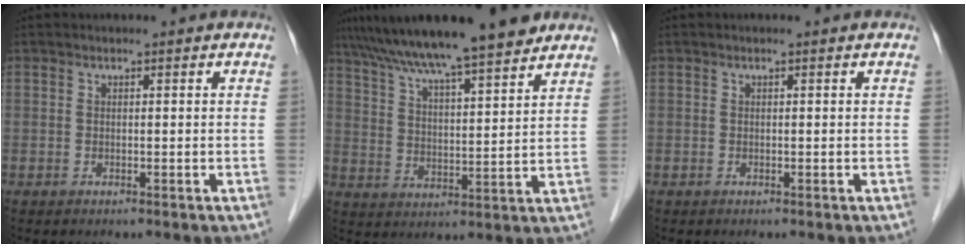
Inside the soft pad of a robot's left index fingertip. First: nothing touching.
{"total": 16.1, "force": [13.5, 0.7, 8.8], "torque": [-0.142, 0.023, 0.214]}
{"total": 0.0}